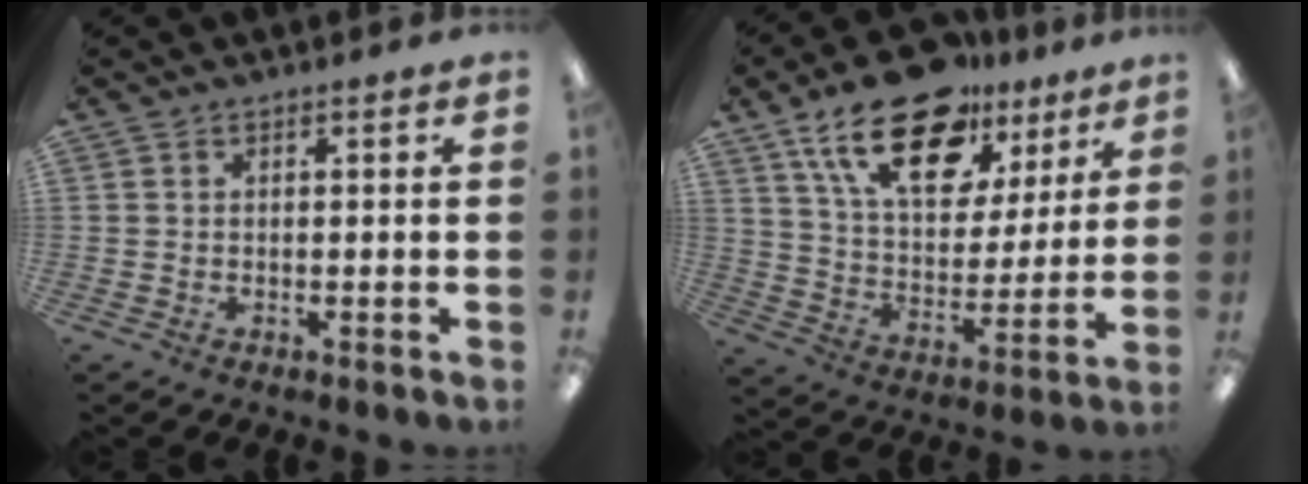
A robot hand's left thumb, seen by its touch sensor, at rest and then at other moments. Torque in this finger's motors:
{"motor_torque": [1.83, 1.54, 1.67, -1.11, 0.43]}